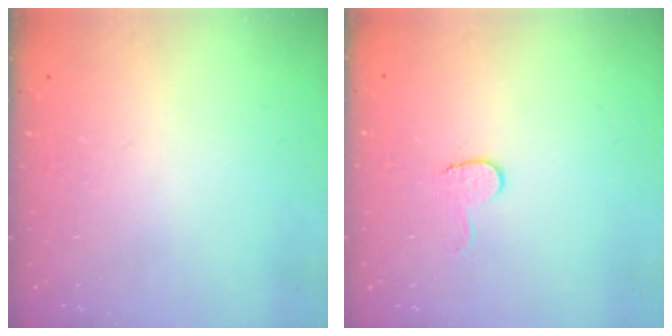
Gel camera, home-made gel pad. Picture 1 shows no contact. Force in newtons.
{"total": 4.6, "press": 4.6, "slide": 0.4}